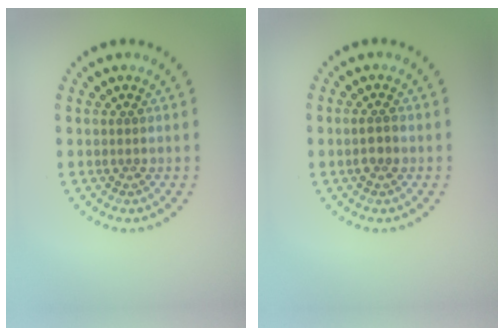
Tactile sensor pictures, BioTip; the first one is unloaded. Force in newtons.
{"total": 1.3, "press": 1.3, "slide": 0.1}